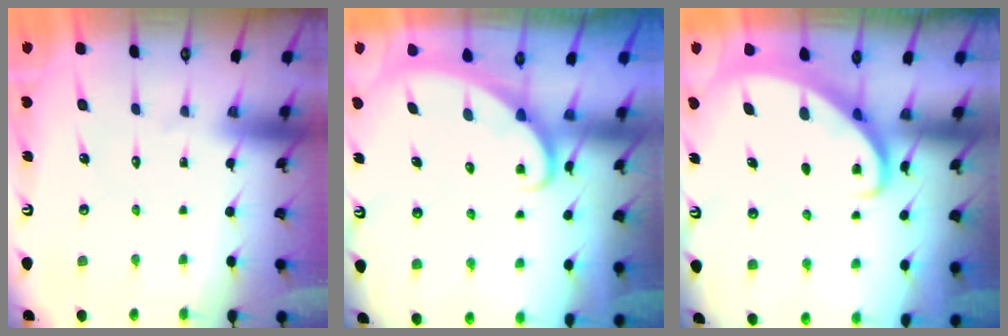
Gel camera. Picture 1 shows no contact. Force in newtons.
{"total": 2.5, "press": 2.4, "slide": 0.2}
{"total": 2.3, "press": 2.3, "slide": 0.3}